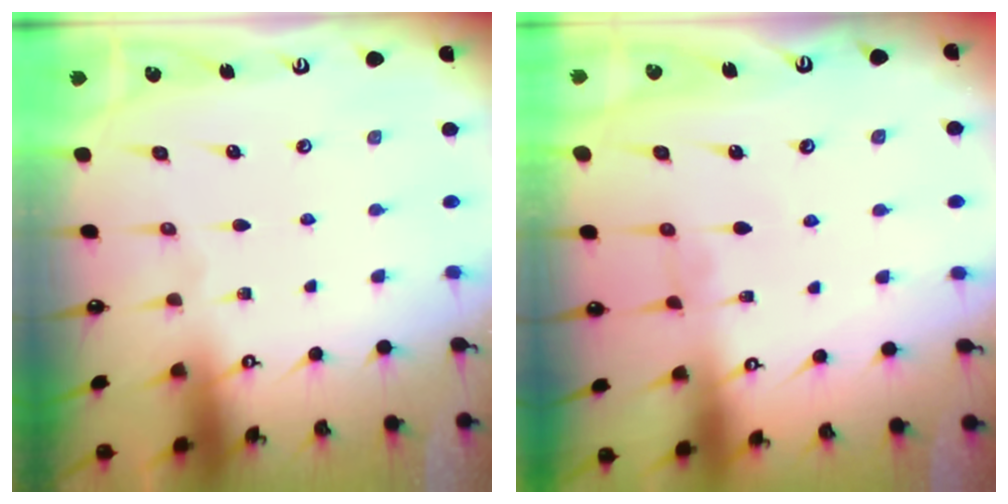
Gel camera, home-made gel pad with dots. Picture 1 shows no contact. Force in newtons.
{"total": 0.0}